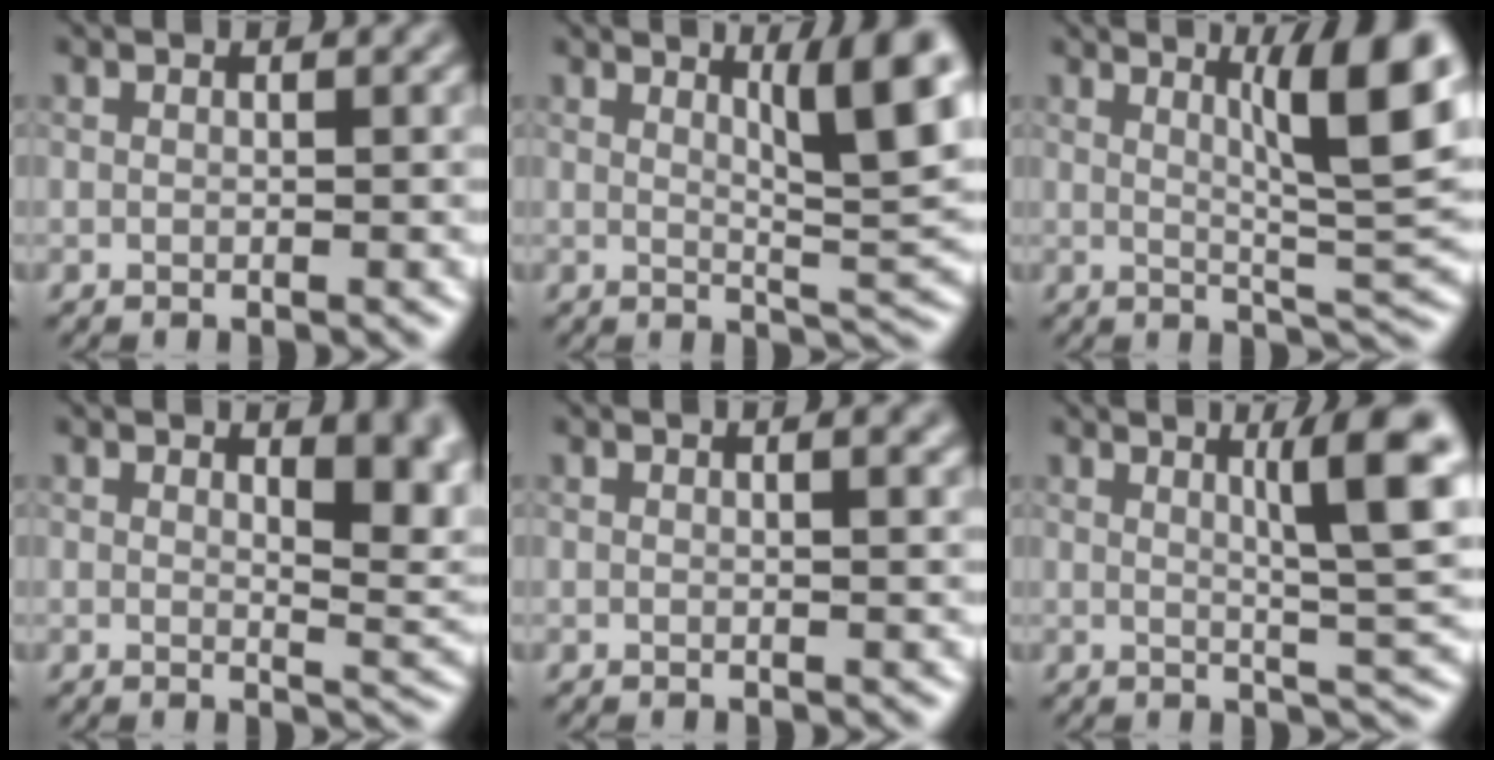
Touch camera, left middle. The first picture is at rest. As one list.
[{"total": 6.8, "force": [2.7, 1.3, 6.1], "torque": [-0.080, -0.007, 0.045]}, {"total": 8.5, "force": [3.0, 1.5, 7.9], "torque": [-0.101, 0.002, 0.051]}, {"total": 5.7, "force": [2.2, 2.4, 4.8], "torque": [-0.048, -0.006, 0.038]}, {"total": 1.5, "force": [0.6, 0.4, 1.3], "torque": [-0.013, 0.003, 0.007]}, {"total": 7.4, "force": [2.3, 1.2, 7.0], "torque": [-0.087, 0.001, 0.037]}]